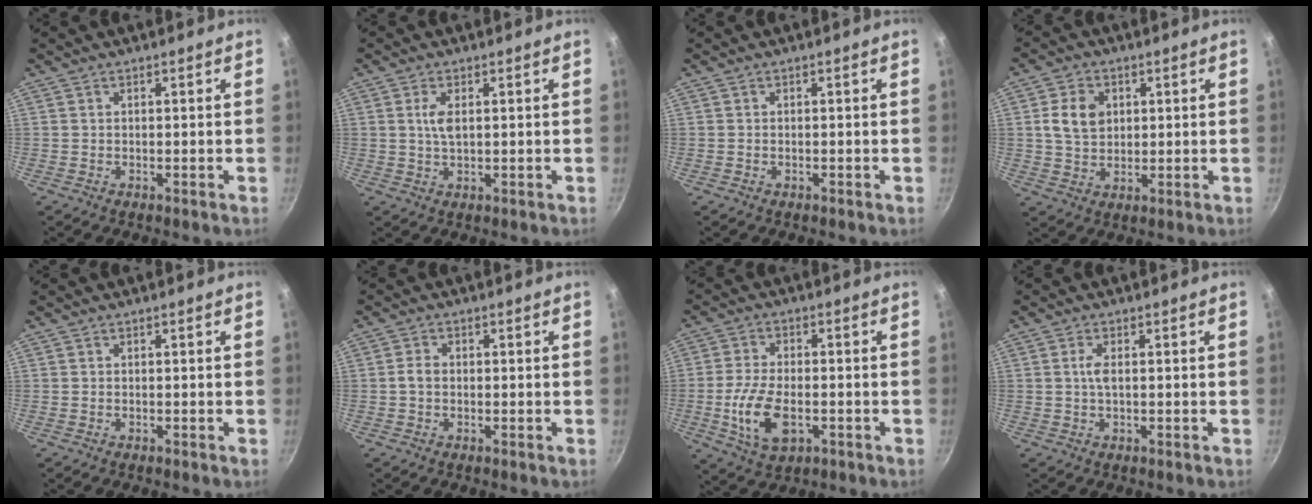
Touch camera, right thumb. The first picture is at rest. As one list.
[{"total": 3.4, "force": [0.8, 1.5, 2.9], "torque": [-0.063, -0.001, 0.017]}, {"total": 0.0}, {"total": 6.6, "force": [1.8, 5.0, 4.0], "torque": [-0.053, -0.009, 0.036]}, {"total": 0.0}, {"total": 2.1, "force": [-0.3, 1.5, 1.4], "torque": [-0.024, 0.006, -0.009]}, {"total": 10.5, "force": [-2.7, 5.7, 8.4], "torque": [-0.162, 0.002, -0.044]}, {"total": 2.3, "force": [0.2, 0.9, 2.1], "torque": [-0.048, 0.003, 0.005]}]